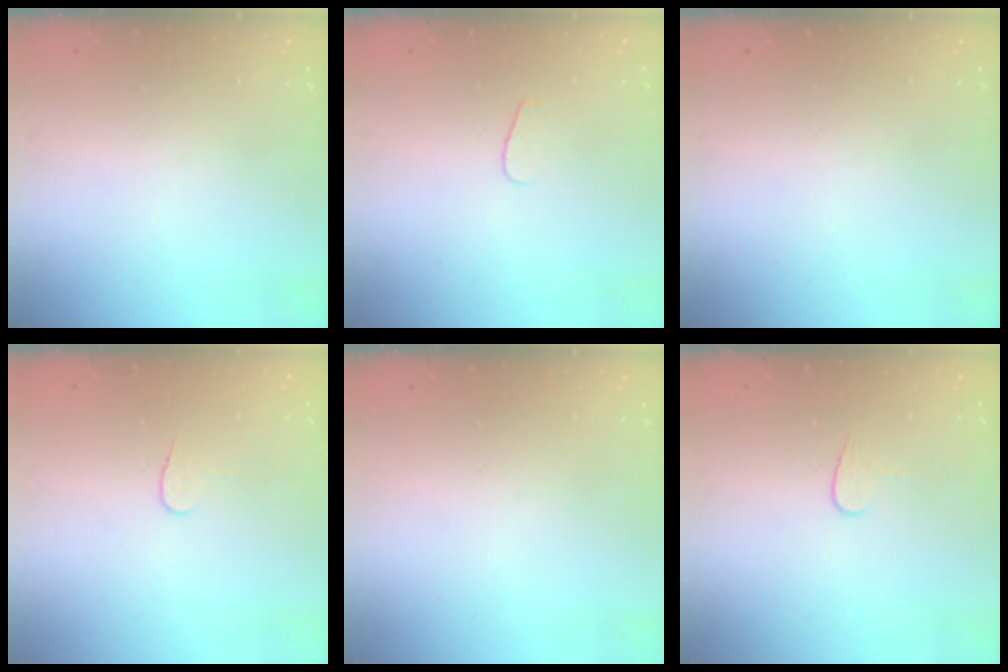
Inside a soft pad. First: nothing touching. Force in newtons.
{"total": 3.7, "press": 3.6, "slide": 0.4}
{"total": 0.0}
{"total": 4.0, "press": 4.0, "slide": 0.4}
{"total": 0.0}
{"total": 3.8, "press": 3.8, "slide": 0.4}